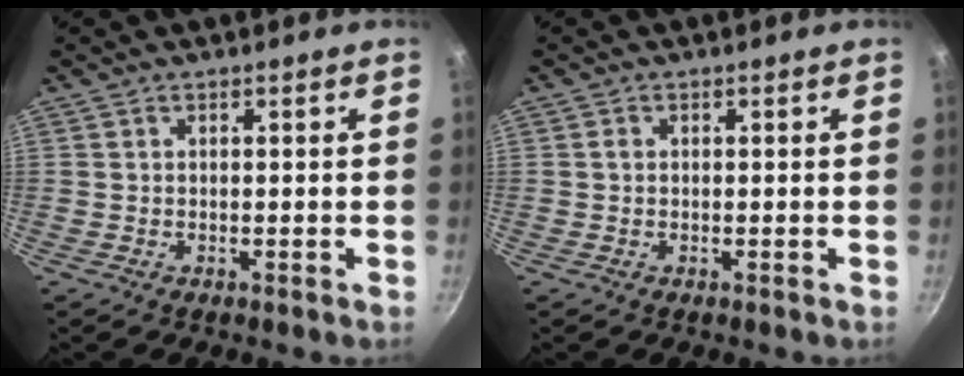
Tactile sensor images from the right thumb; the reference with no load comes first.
{"total": 0.7, "force": [0.0, 0.6, 0.3], "torque": [-0.005, 0.004, -0.001]}